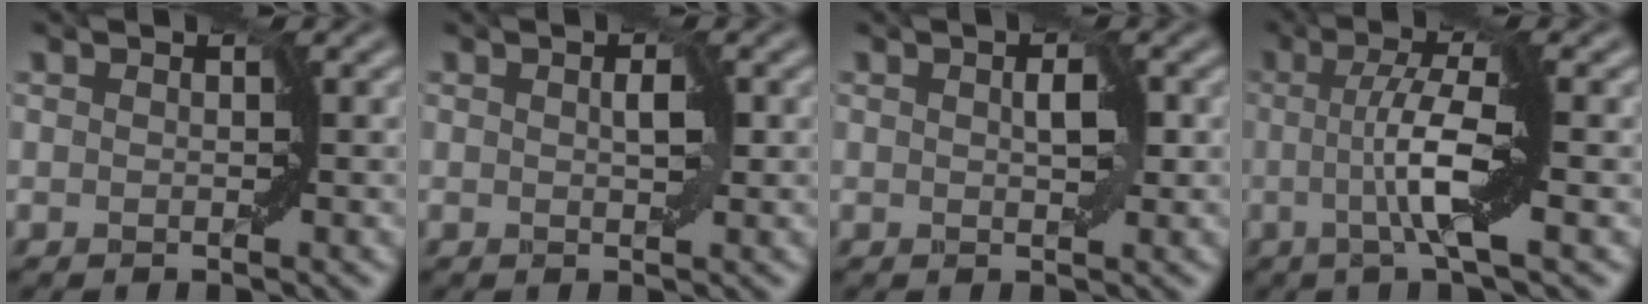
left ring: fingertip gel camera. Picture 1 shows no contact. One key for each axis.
{"total": 1.3, "fx": 0.3, "fy": 0.6, "fz": 1.1, "tx": -0.024, "ty": -0.001, "tz": 0.007}
{"total": 1.7, "fx": 0.3, "fy": 0.8, "fz": 1.5, "tx": -0.031, "ty": -0.001, "tz": 0.006}
{"total": 4.5, "fx": -0.8, "fy": -0.3, "fz": 4.4, "tx": -0.097, "ty": 0.014, "tz": -0.017}